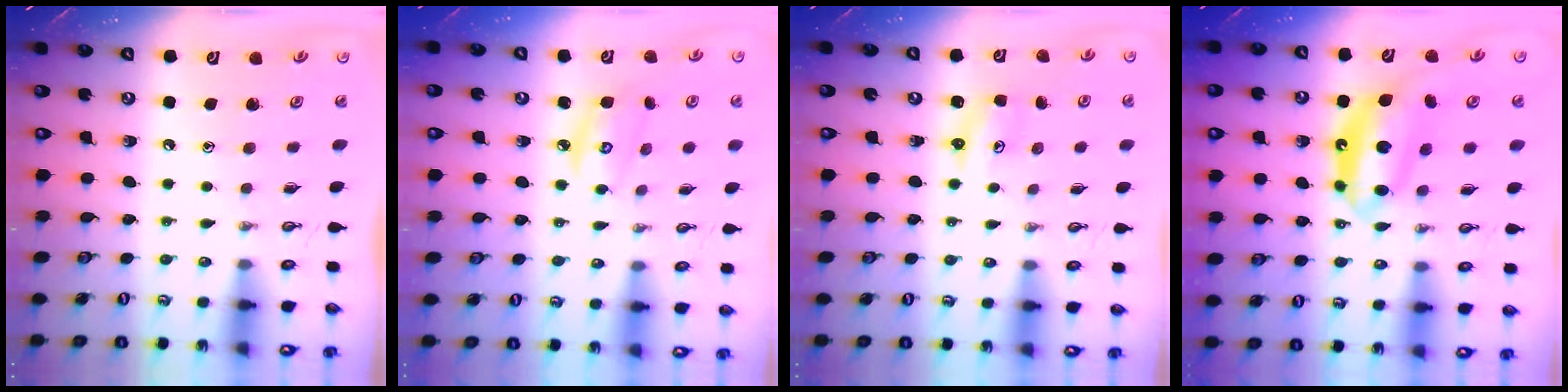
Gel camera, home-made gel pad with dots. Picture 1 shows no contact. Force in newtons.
{"total": 5.5, "press": 5.5, "slide": 0.3}
{"total": 2.8, "press": 2.8, "slide": 0.3}
{"total": 12.1, "press": 12.0, "slide": 1.0}